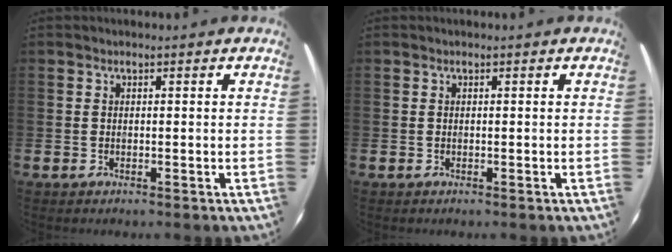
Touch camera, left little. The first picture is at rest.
{"total": 0.0}